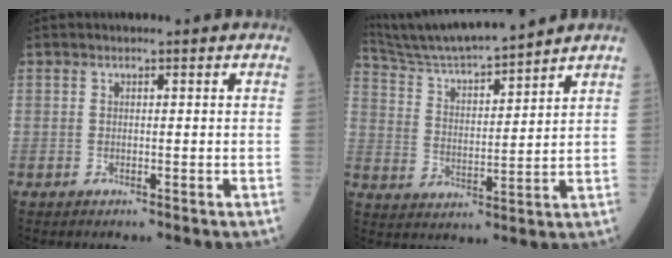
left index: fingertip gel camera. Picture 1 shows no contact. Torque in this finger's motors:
{"motor_torque": [-0.31, -0.83, 0.08, 0.04]}